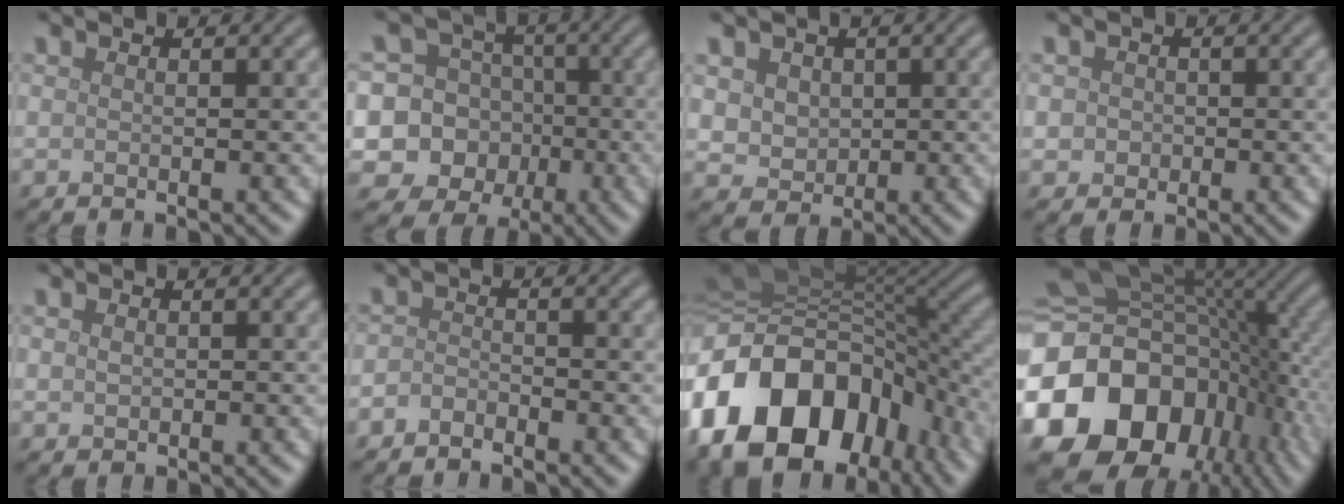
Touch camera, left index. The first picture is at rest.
{"total": 14.9, "force": [-2.8, 14.3, 2.7], "torque": [-0.092, 0.004, -0.061]}
{"total": 3.8, "force": [1.2, 3.2, 1.7], "torque": [-0.040, 0.005, 0.023]}
{"total": 1.6, "force": [0.1, 1.5, 0.5], "torque": [0.001, 0.000, 0.002]}
{"total": 0.7, "force": [0.1, 0.6, 0.4], "torque": [-0.009, -0.001, 0.003]}
{"total": 1.4, "force": [-1.2, 0.6, 0.4], "torque": [-0.007, 0.003, -0.027]}
{"total": 18.0, "force": [-7.0, 12.4, 11.0], "torque": [-0.245, -0.018, -0.120]}
{"total": 19.7, "force": [-5.8, 14.9, 11.5], "torque": [-0.242, -0.018, -0.089]}